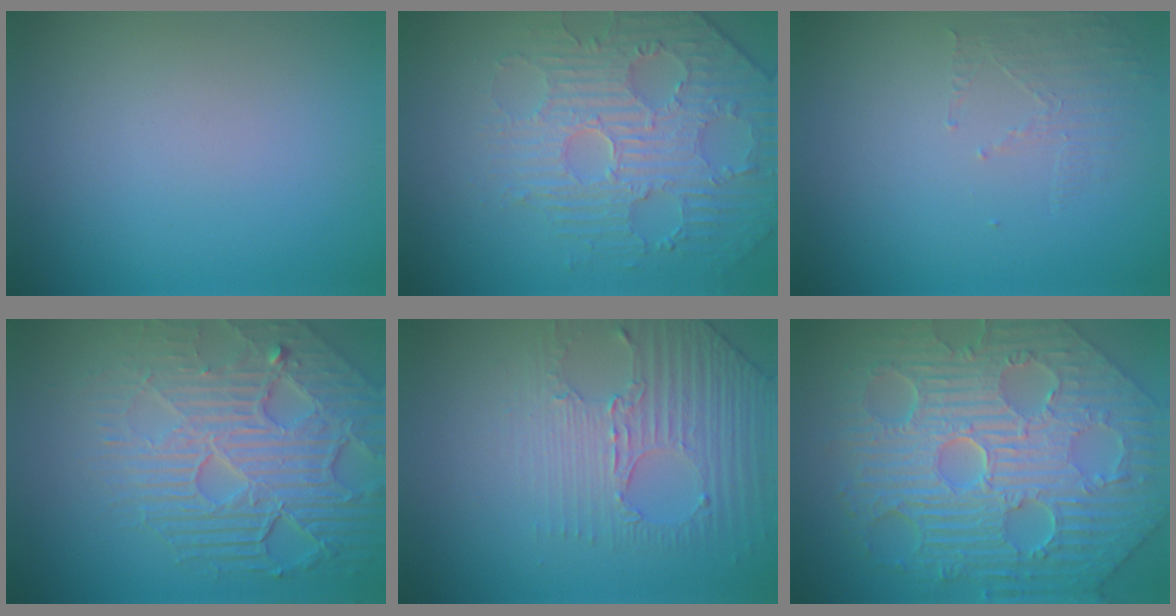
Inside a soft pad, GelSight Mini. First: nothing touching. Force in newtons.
{"total": 4.4, "press": 4.3, "slide": 1.2}
{"total": 1.5, "press": 0.5, "slide": 1.4}
{"total": 8.7, "press": 5.9, "slide": 6.4}
{"total": 4.4, "press": 3.1, "slide": 3.1}
{"total": 12.1, "press": 8.1, "slide": 9.0}